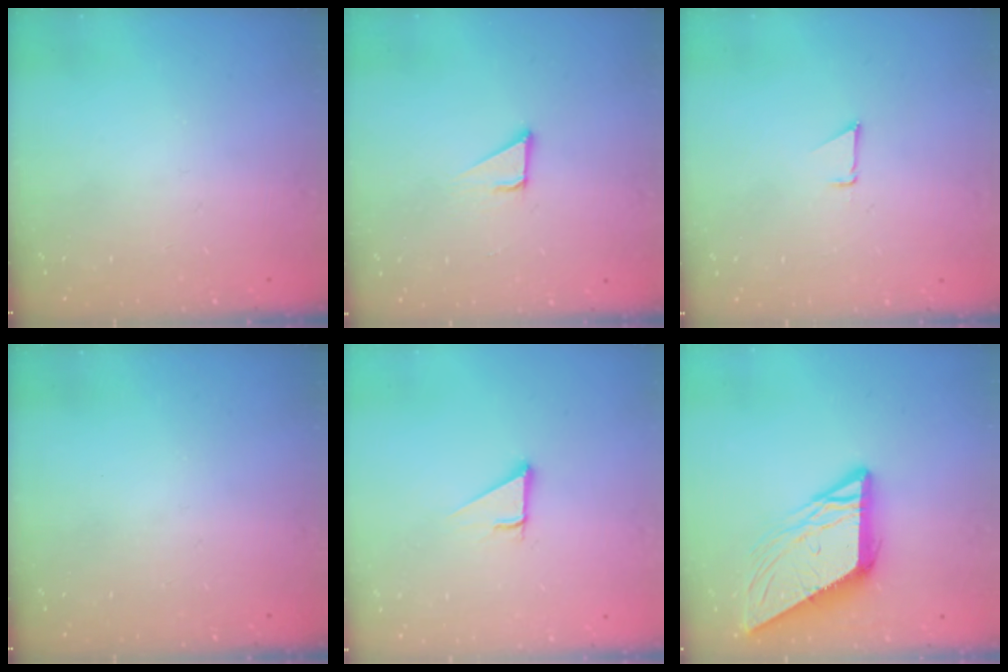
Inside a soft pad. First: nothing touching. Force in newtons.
{"total": 2.1, "press": 2.1, "slide": 0.1}
{"total": 0.9, "press": 0.9, "slide": 0.1}
{"total": 0.0}
{"total": 2.7, "press": 2.7, "slide": 0.0}
{"total": 10.6, "press": 10.5, "slide": 1.1}